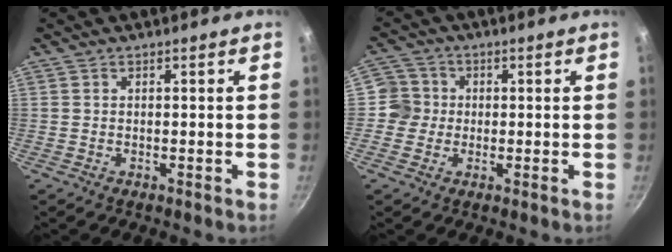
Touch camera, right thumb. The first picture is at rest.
{"total": 5.1, "force": [-0.2, 5.0, 0.6], "torque": [0.018, 0.011, -0.013]}